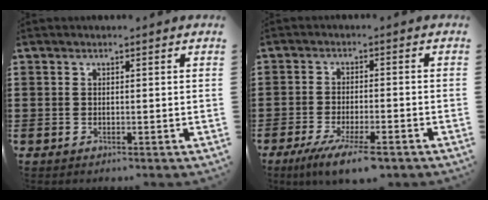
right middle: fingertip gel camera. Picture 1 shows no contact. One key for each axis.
{"total": 6.5, "fx": -4.6, "fy": 1.2, "fz": 4.4, "tx": -0.087, "ty": -0.013, "tz": -0.082}